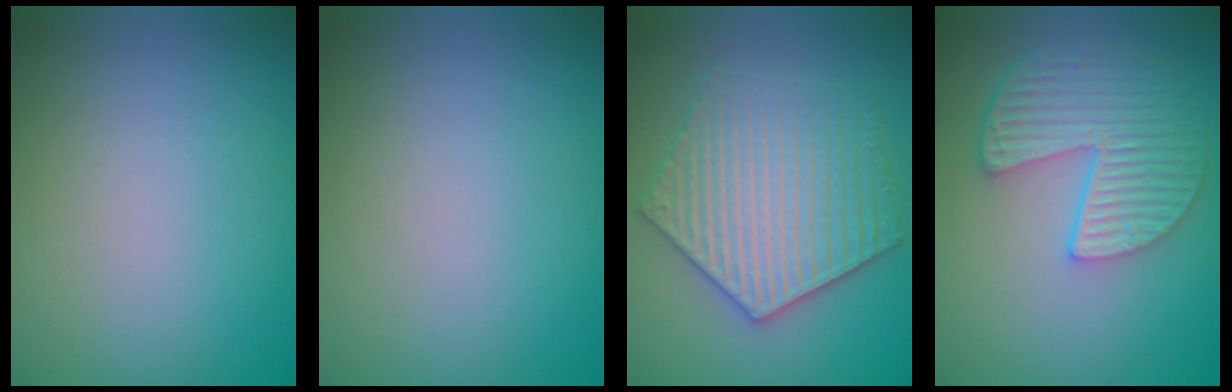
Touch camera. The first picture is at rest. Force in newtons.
{"total": 0.0}
{"total": 5.9, "press": 5.8, "slide": 0.9}
{"total": 5.7, "press": 4.4, "slide": 3.7}